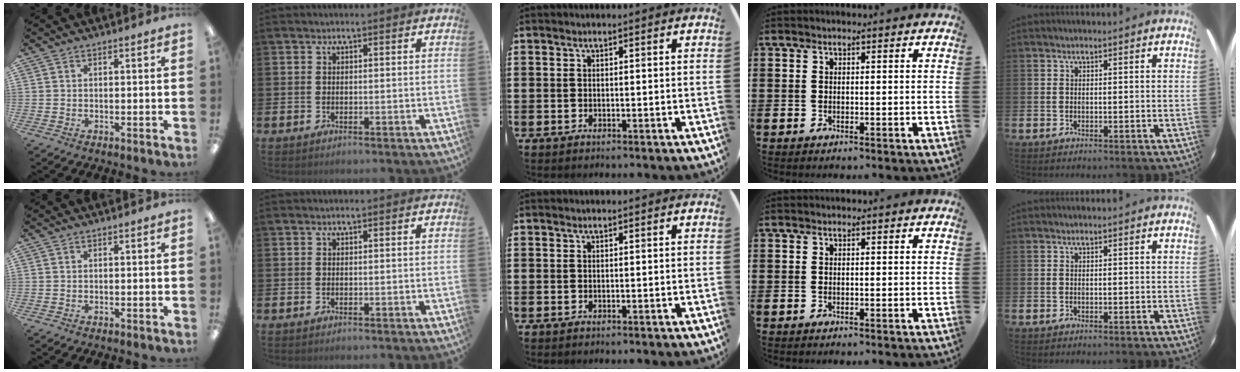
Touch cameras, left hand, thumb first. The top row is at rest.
{}